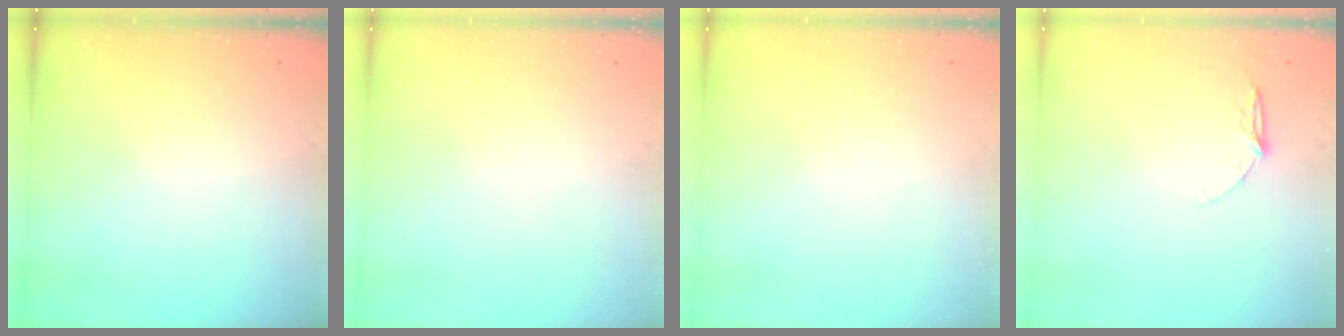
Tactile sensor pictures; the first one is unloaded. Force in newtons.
{"total": 0.0}
{"total": 0.0}
{"total": 5.4, "press": 5.4, "slide": 0.5}